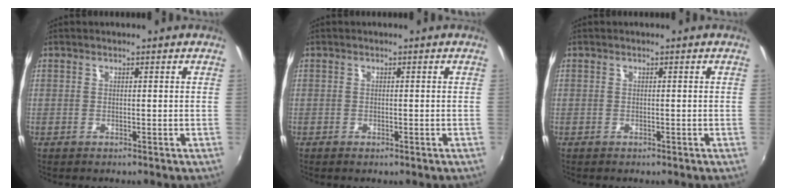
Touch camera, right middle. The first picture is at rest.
{"total": 0.6, "force": [-0.5, 0.1, 0.4], "torque": [-0.007, -0.004, -0.009]}
{"total": 0.0}